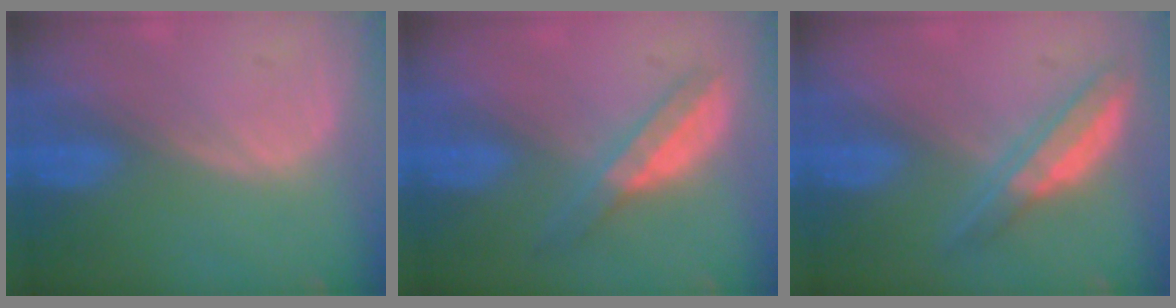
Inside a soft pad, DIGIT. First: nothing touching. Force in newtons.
{"total": 5.7, "press": 5.0, "slide": 2.7}
{"total": 5.4, "press": 5.3, "slide": 1.3}